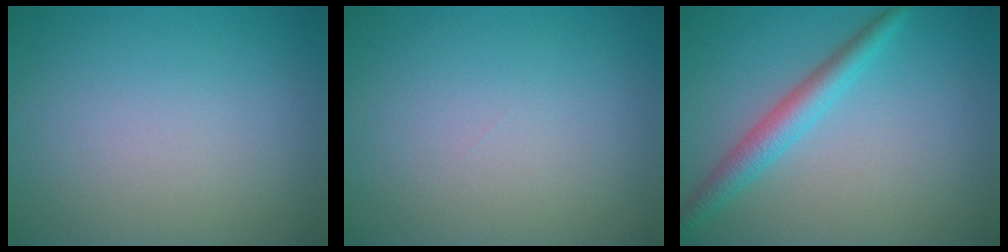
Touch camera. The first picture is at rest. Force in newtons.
{"total": 0.0}
{"total": 3.2, "press": 3.2, "slide": 0.1}